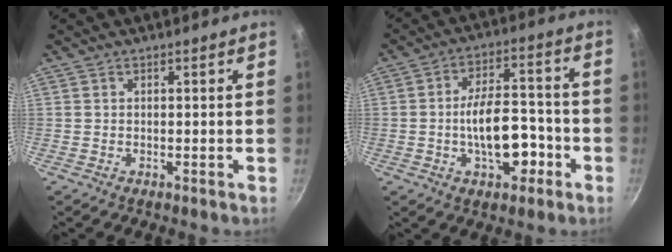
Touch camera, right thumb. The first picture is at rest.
{"total": 12.4, "force": [-3.7, 6.5, 9.8], "torque": [-0.125, 0.041, -0.055]}